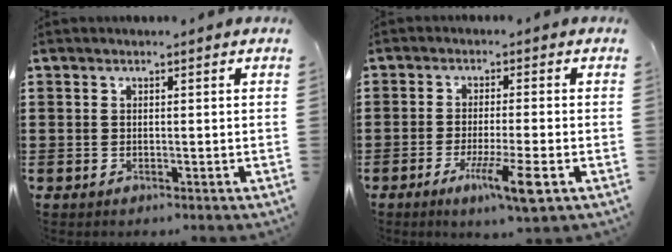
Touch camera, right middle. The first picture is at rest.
{"total": 7.0, "force": [-3.4, 1.0, 6.1], "torque": [-0.114, -0.014, -0.056]}